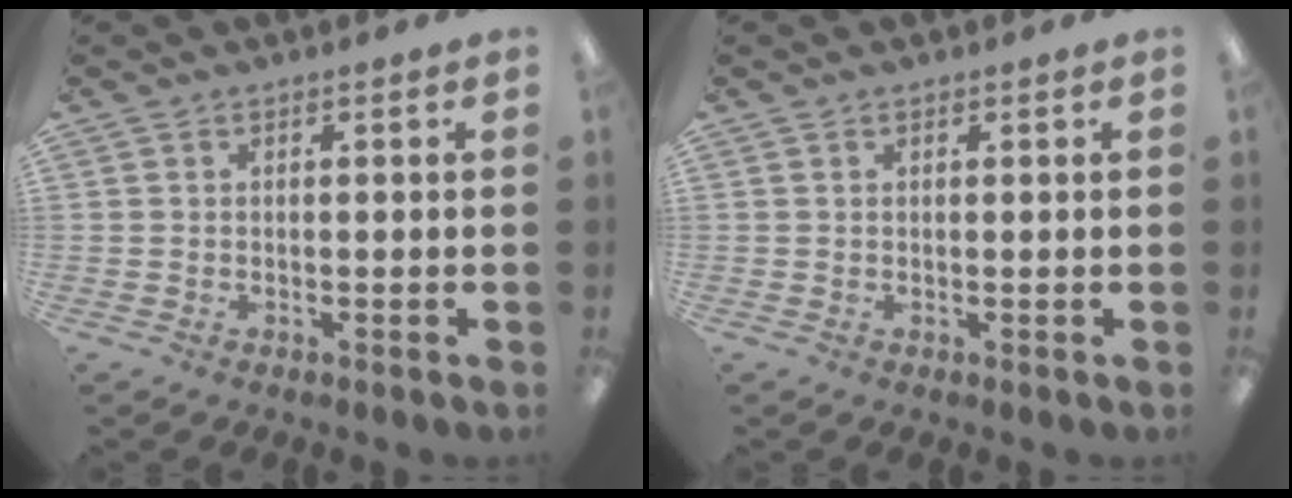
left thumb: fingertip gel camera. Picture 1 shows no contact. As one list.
[{"total": 0.7, "force": [0.5, 0.5, 0.2], "torque": [-0.005, 0.003, 0.009]}]